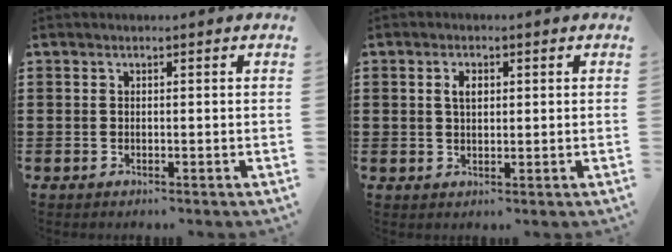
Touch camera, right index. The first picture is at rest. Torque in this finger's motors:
{"motor_torque": [0.43, -0.10, 0.20, 0.08]}